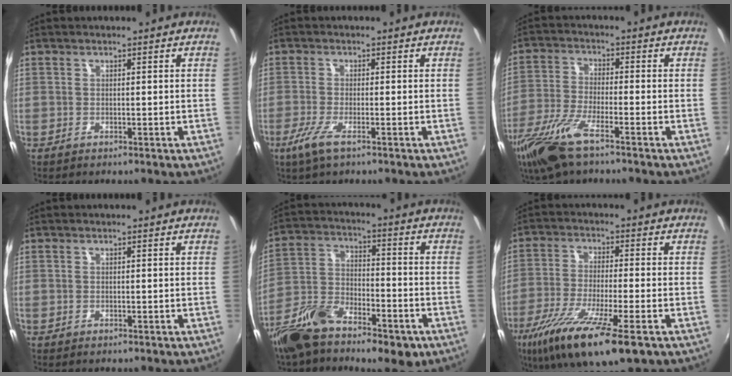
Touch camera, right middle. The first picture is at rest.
{"total": 4.5, "force": [-2.7, 0.6, 3.5], "torque": [-0.081, -0.014, -0.054]}
{"total": 11.4, "force": [-7.6, 2.4, 8.1], "torque": [-0.183, -0.029, -0.153]}
{"total": 0.0}
{"total": 15.7, "force": [-10.1, 6.6, 10.0], "torque": [-0.204, -0.019, -0.179]}
{"total": 16.5, "force": [-9.4, 3.2, 13.2], "torque": [-0.260, -0.057, -0.170]}